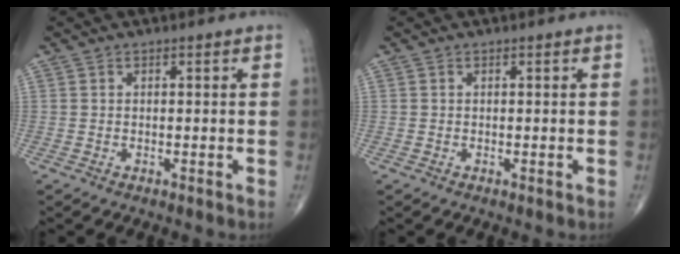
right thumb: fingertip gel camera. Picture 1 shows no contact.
{"total": 0.0}